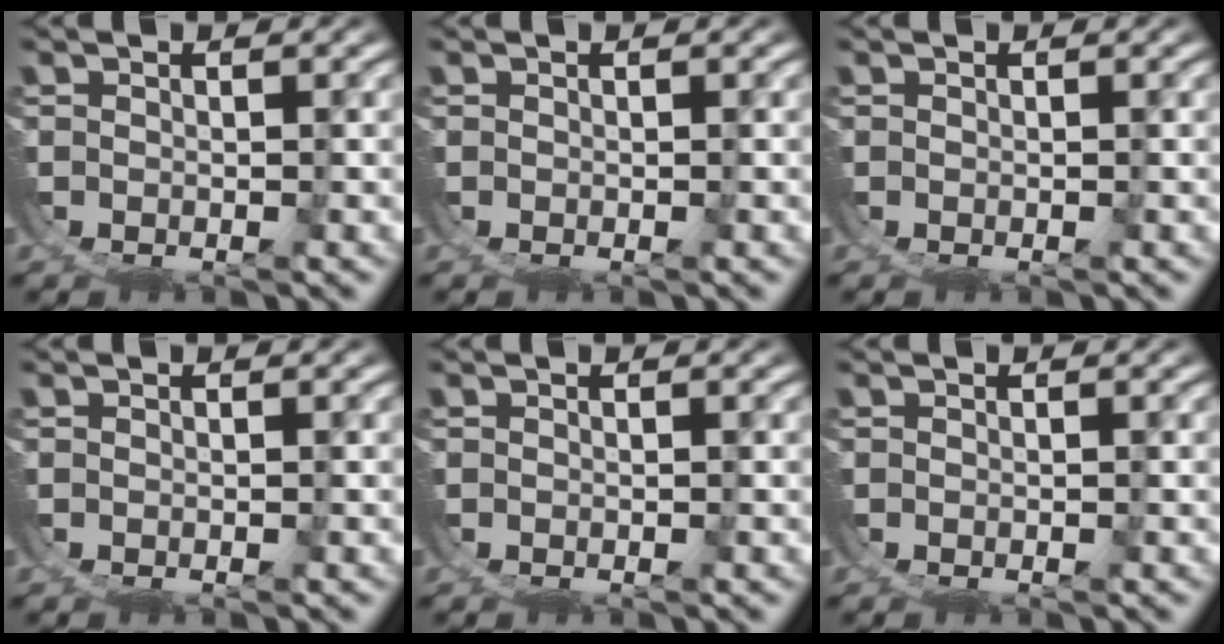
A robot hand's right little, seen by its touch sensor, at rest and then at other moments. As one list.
[{"total": 0.0}, {"total": 0.0}, {"total": 0.0}, {"total": 0.0}, {"total": 0.0}]